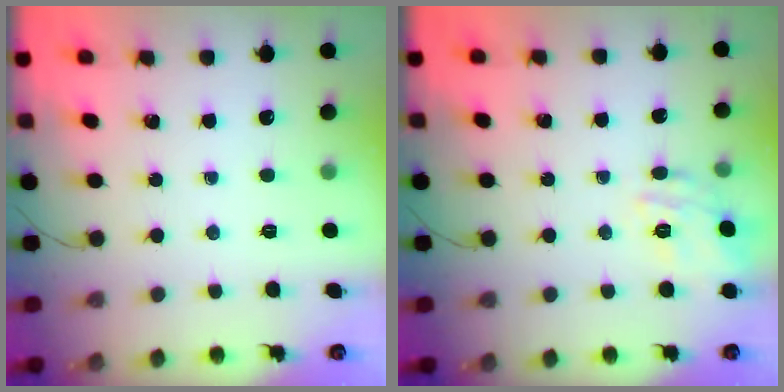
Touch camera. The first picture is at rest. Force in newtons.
{"total": 7.3, "press": 7.3, "slide": 0.9}